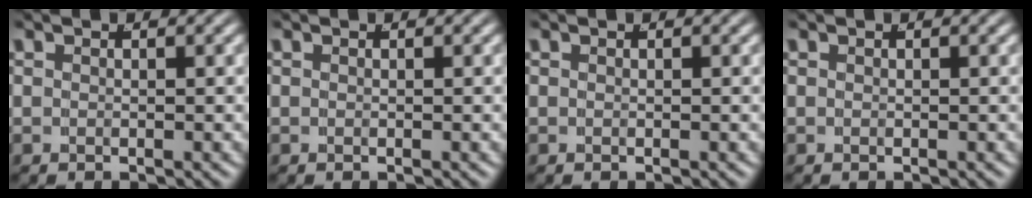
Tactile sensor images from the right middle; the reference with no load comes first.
{"total": 0.0}
{"total": 0.0}
{"total": 0.0}